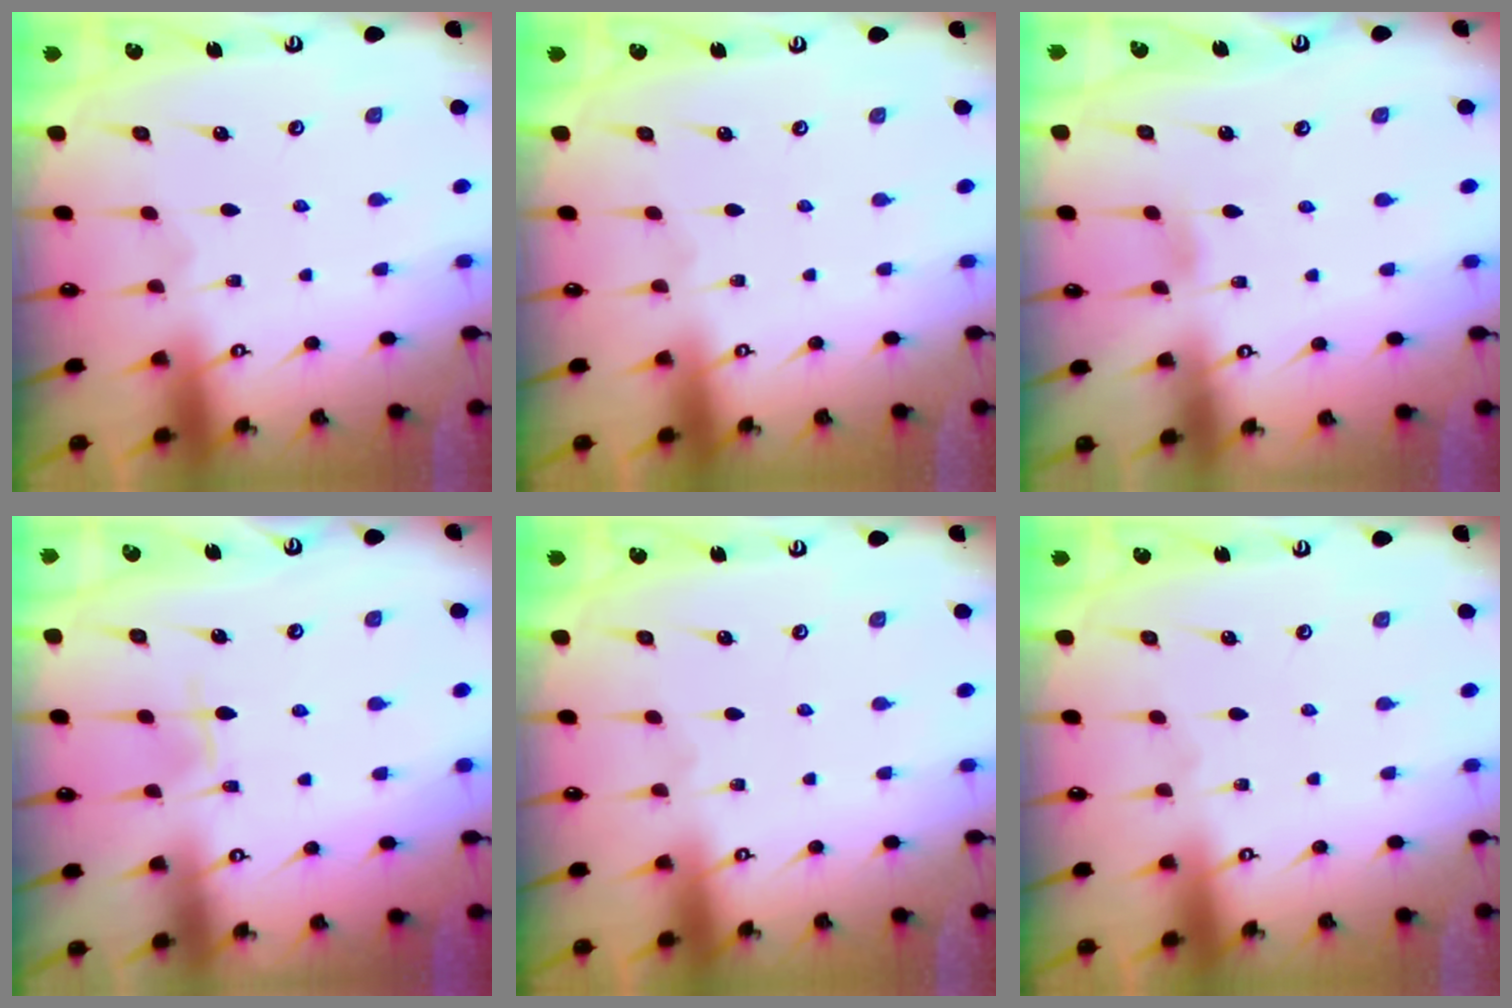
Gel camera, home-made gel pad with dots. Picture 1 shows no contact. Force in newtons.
{"total": 0.0}
{"total": 4.8, "press": 4.7, "slide": 0.4}
{"total": 5.2, "press": 5.1, "slide": 0.8}
{"total": 0.0}
{"total": 0.0}